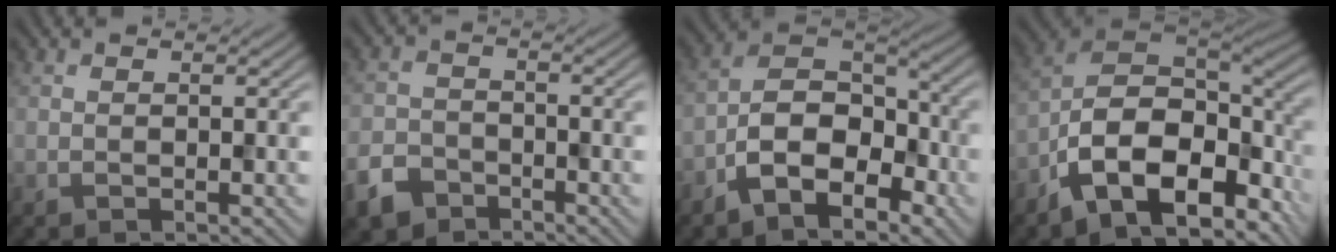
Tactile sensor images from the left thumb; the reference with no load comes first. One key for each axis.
{"total": 5.0, "fx": -3.5, "fy": 3.1, "fz": 1.7, "tx": -0.044, "ty": -0.003, "tz": -0.077}
{"total": 9.0, "fx": -4.8, "fy": 4.9, "fz": 5.8, "tx": -0.098, "ty": 0.005, "tz": -0.104}
{"total": 14.5, "fx": -7.2, "fy": 7.4, "fz": 10.3, "tx": -0.210, "ty": -0.026, "tz": -0.127}